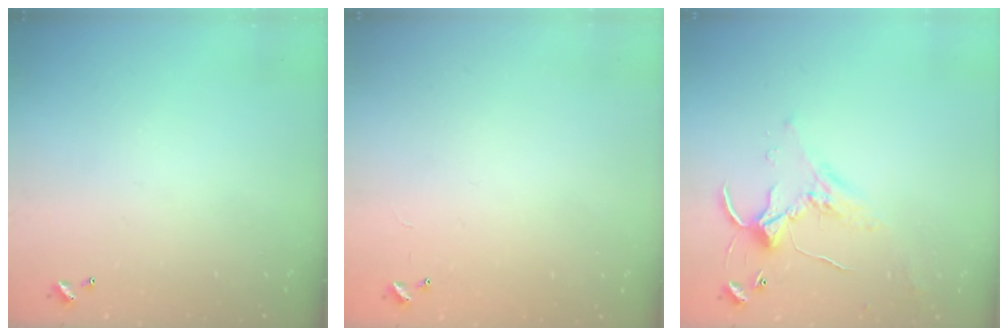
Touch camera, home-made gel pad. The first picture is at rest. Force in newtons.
{"total": 9.3, "press": 9.3, "slide": 0.3}
{"total": 1.5, "press": 1.5, "slide": 0.3}